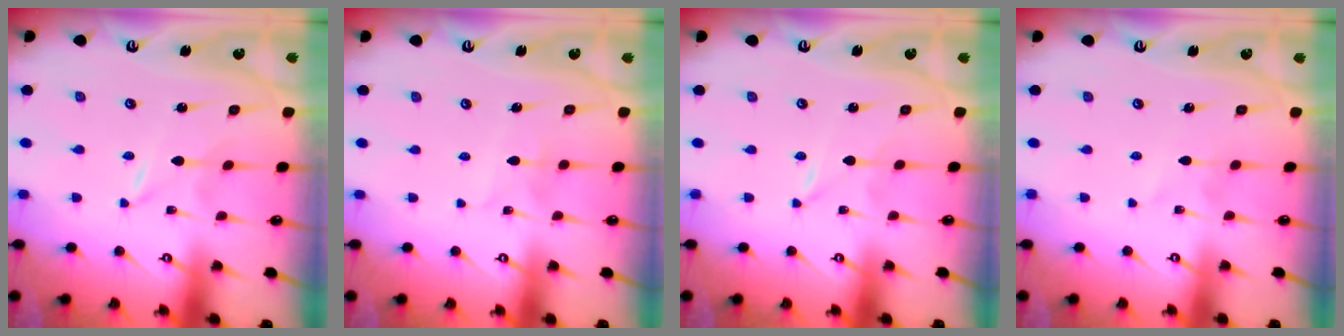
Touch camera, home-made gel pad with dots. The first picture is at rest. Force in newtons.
{"total": 2.6, "press": 2.6, "slide": 0.2}
{"total": 0.0}
{"total": 2.2, "press": 2.2, "slide": 0.2}